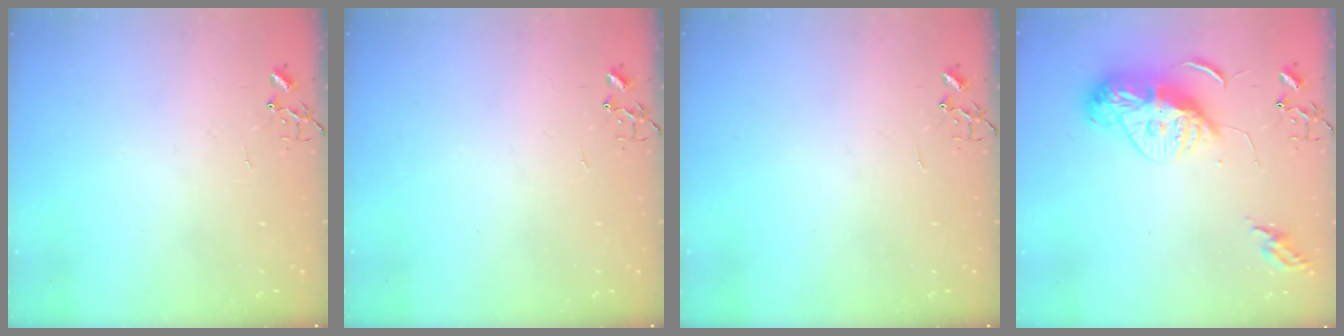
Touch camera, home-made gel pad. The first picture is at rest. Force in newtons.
{"total": 0.0}
{"total": 0.0}
{"total": 12.7, "press": 12.7, "slide": 1.2}